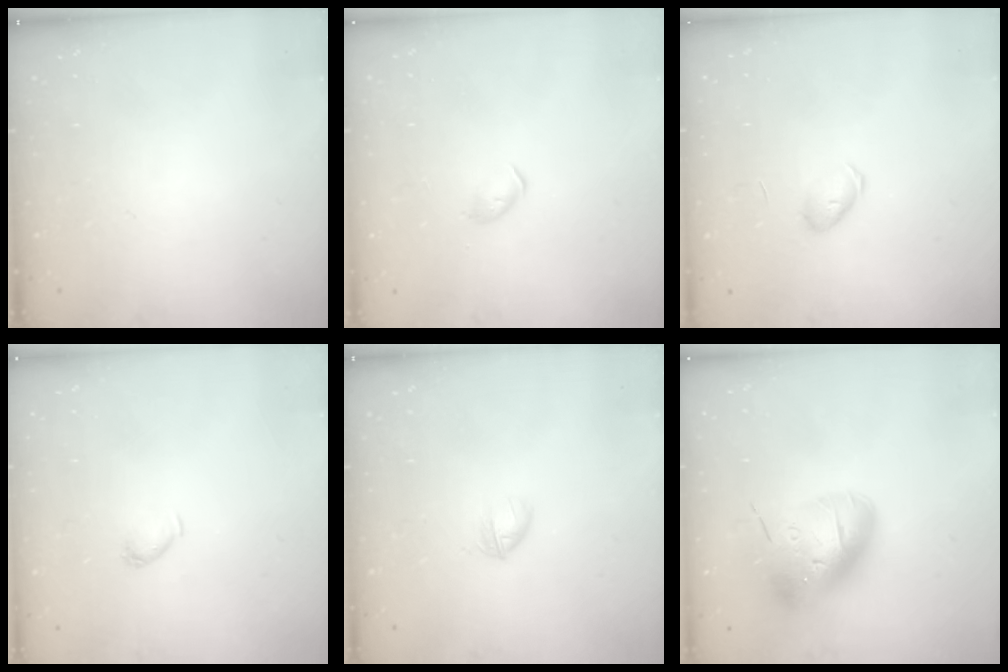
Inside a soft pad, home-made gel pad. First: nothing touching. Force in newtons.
{"total": 3.0, "press": 2.9, "slide": 0.6}
{"total": 4.5, "press": 4.5, "slide": 0.5}
{"total": 3.2, "press": 3.2, "slide": 0.6}
{"total": 3.2, "press": 3.1, "slide": 0.9}
{"total": 18.5, "press": 18.3, "slide": 2.9}